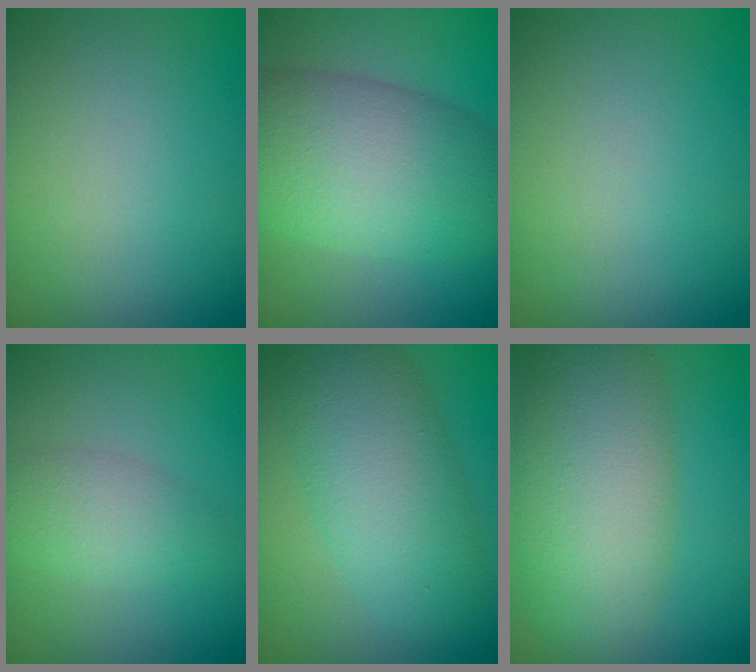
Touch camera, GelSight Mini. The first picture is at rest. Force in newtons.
{"total": 10.0, "press": 10.0, "slide": 0.4}
{"total": 0.0}
{"total": 3.0, "press": 3.0, "slide": 0.2}
{"total": 6.8, "press": 6.8, "slide": 0.2}
{"total": 8.0, "press": 8.0, "slide": 0.5}